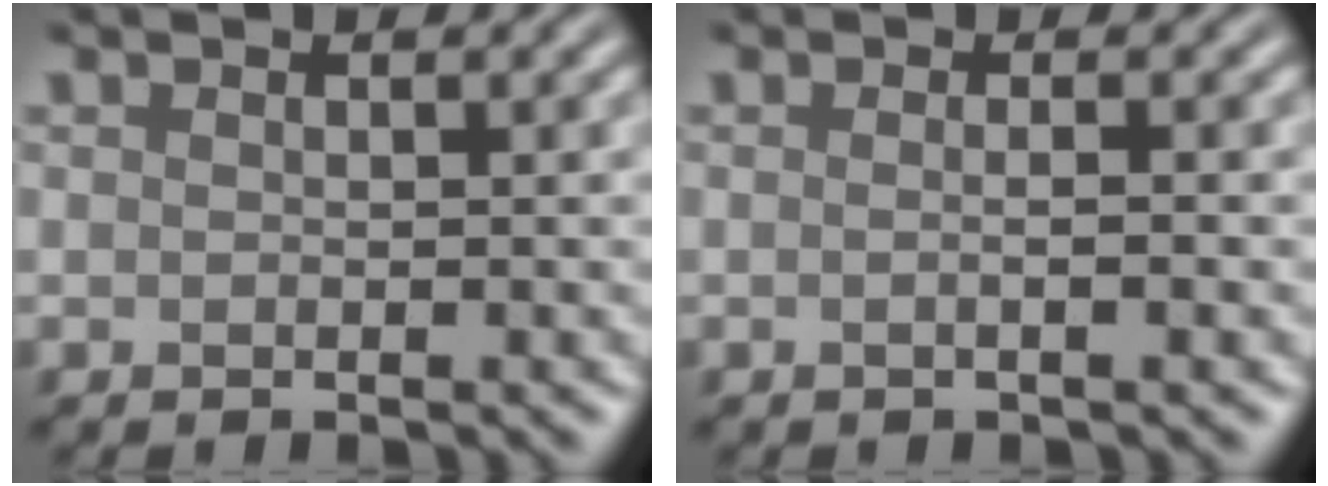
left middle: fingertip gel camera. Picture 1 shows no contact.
{"total": 2.0, "force": [0.2, 0.9, 1.7], "torque": [-0.001, -0.004, -0.013]}